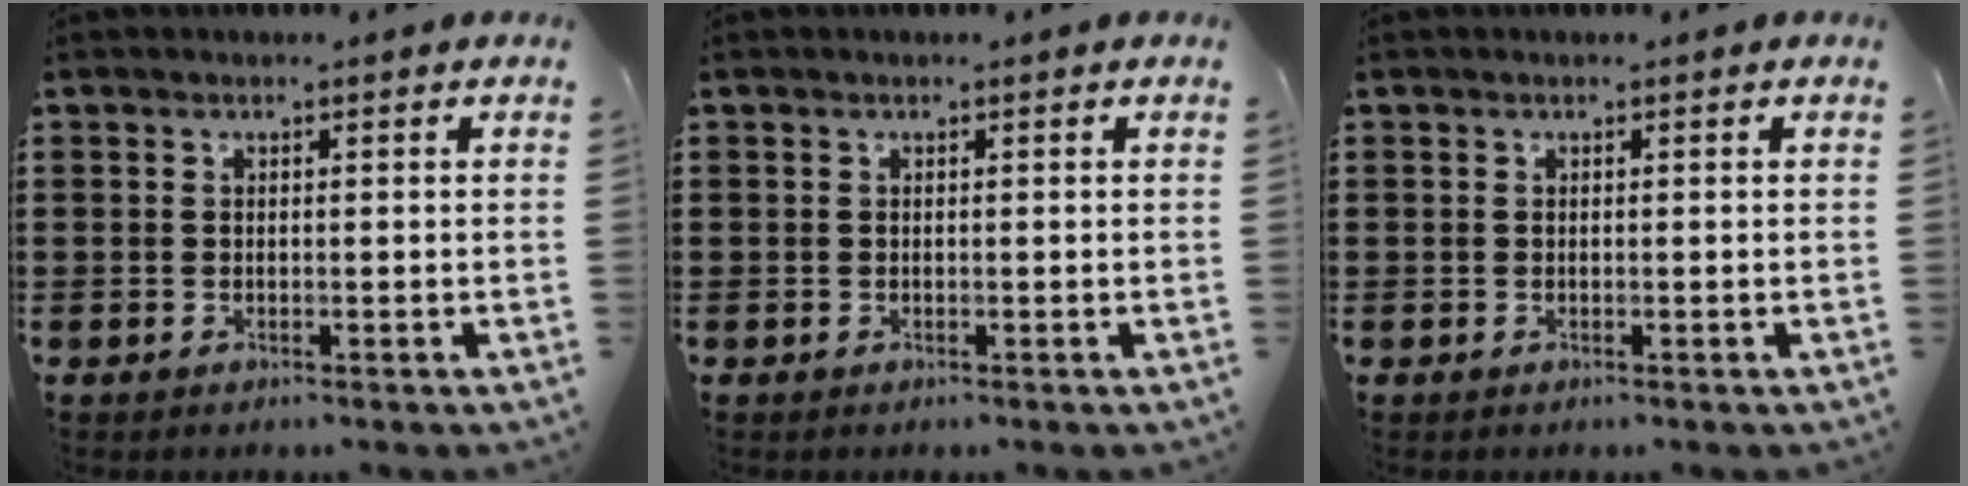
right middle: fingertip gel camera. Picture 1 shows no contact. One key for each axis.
{"total": 0.0}
{"total": 0.0}